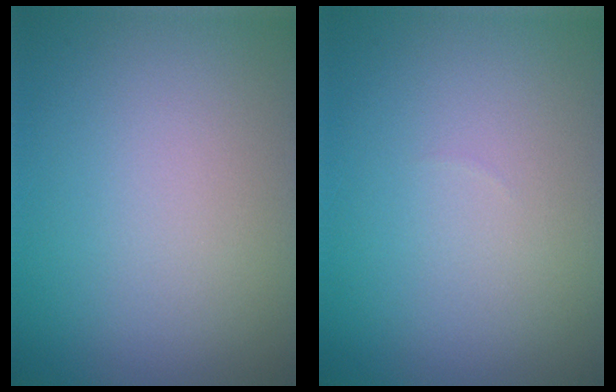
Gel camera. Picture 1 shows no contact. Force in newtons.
{"total": 0.0}